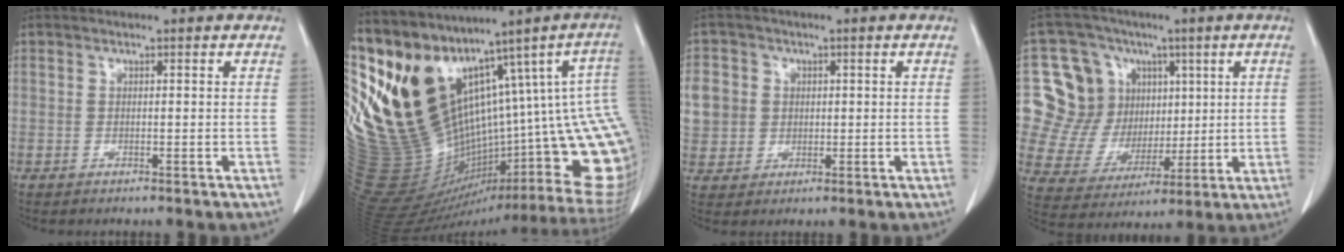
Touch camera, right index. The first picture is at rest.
{"total": 27.7, "force": [15.1, 8.7, 21.5], "torque": [-0.346, -0.020, 0.274]}
{"total": 9.0, "force": [1.4, 8.5, 2.6], "torque": [-0.079, 0.025, 0.039]}
{"total": 13.8, "force": [4.0, 11.5, 6.5], "torque": [-0.118, 0.047, 0.089]}